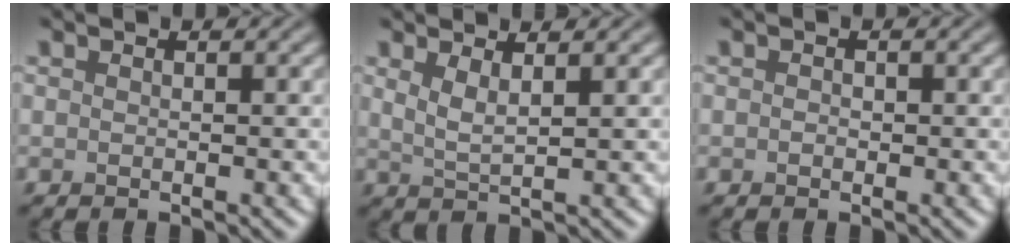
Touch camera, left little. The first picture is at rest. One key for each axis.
{"total": 2.2, "fx": 1.2, "fy": 0.6, "fz": 1.7, "tx": -0.032, "ty": -0.004, "tz": 0.024}
{"total": 0.5, "fx": 0.0, "fy": 0.5, "fz": 0.3, "tx": -0.003, "ty": -0.002, "tz": -0.002}